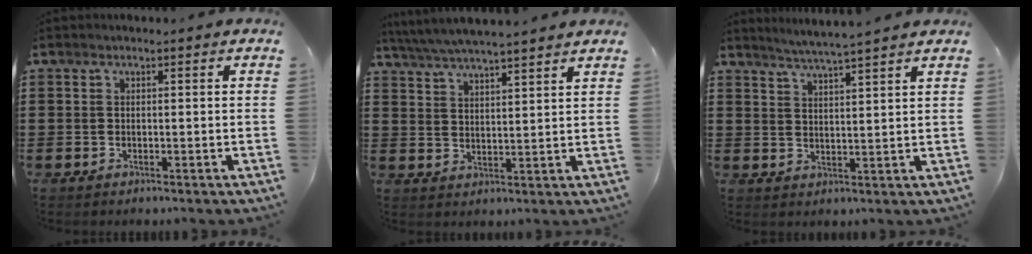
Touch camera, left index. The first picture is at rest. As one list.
[{"total": 4.7, "force": [4.5, -0.4, 1.4], "torque": [-0.042, -0.021, 0.079]}, {"total": 3.6, "force": [3.4, -0.9, 0.8], "torque": [-0.027, -0.017, 0.059]}]